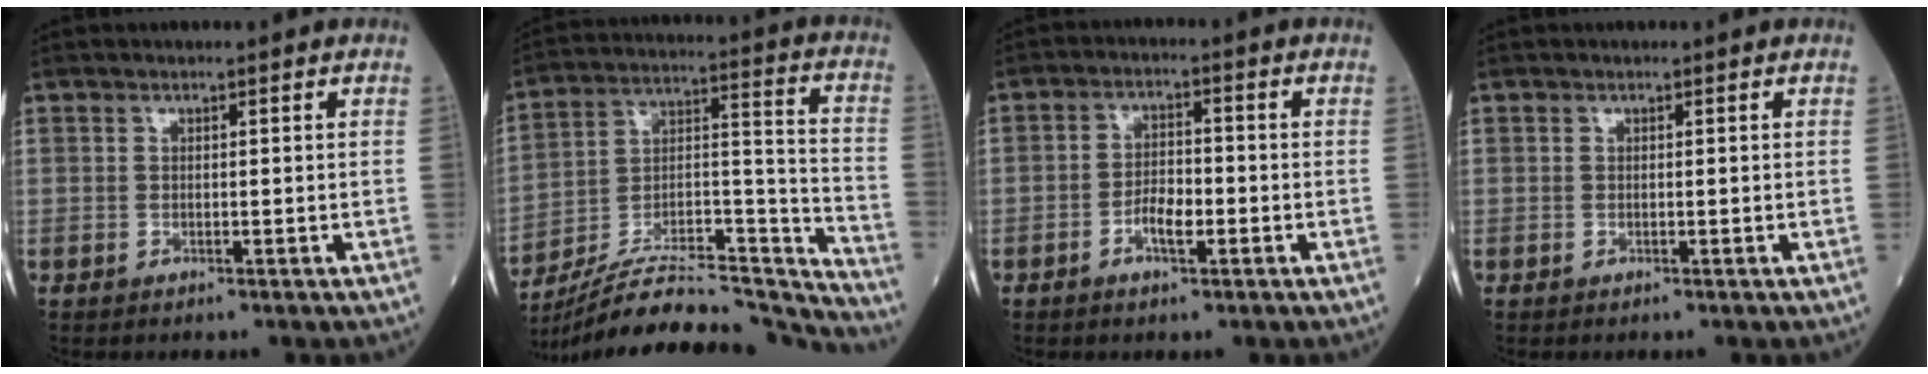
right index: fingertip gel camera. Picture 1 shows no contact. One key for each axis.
{"total": 27.1, "fx": -25.6, "fy": 2.3, "fz": 8.6, "tx": -0.126, "ty": 0.022, "tz": -0.394}
{"total": 4.1, "fx": -1.7, "fy": 1.1, "fz": 3.6, "tx": -0.070, "ty": 0.004, "tz": -0.034}
{"total": 0.0}